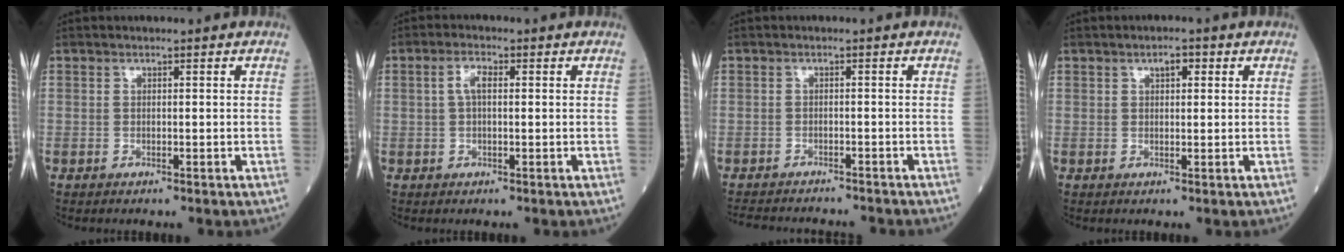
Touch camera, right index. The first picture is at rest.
{"total": 2.7, "force": [0.5, 1.0, 2.5], "torque": [-0.053, 0.010, 0.011]}
{"total": 9.1, "force": [-8.5, 2.1, 2.4], "torque": [-0.039, 0.001, -0.113]}
{"total": 2.0, "force": [0.9, 0.9, 1.6], "torque": [-0.023, 0.005, 0.014]}